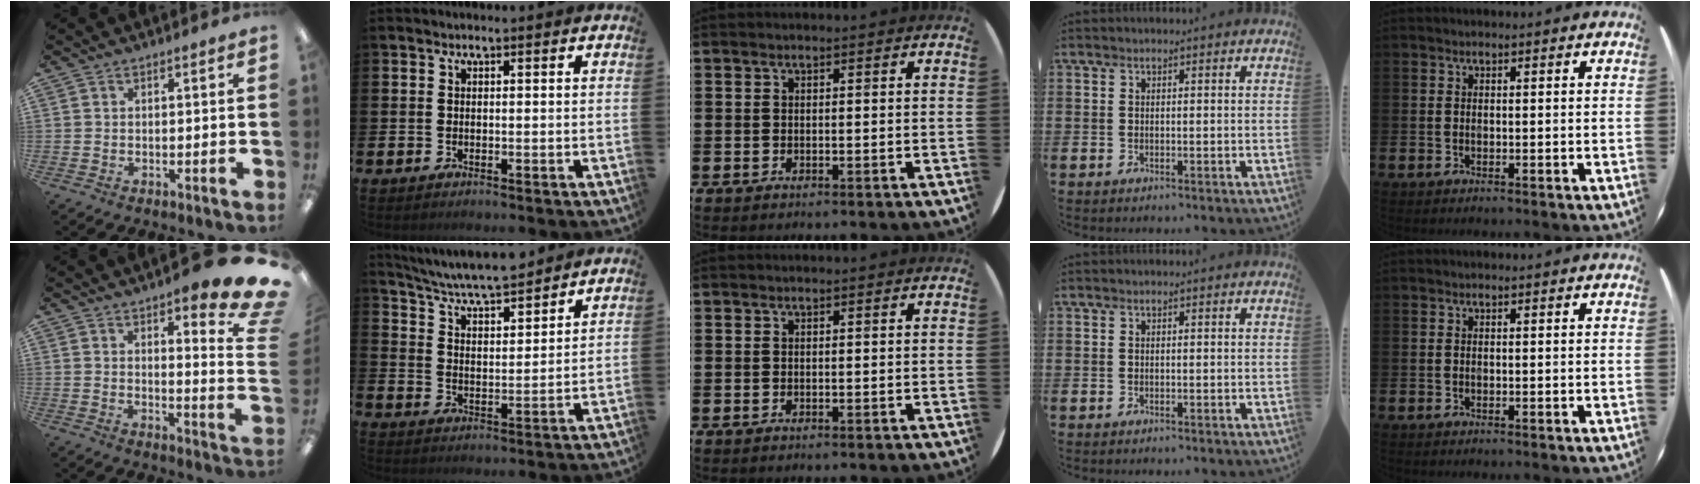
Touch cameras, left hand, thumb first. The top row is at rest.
{"thumb": {"total": 11.8, "force": [8.2, 2.8, 8.0], "torque": [-0.099, -0.068, 0.135]}, "index": {"total": 6.7, "force": [6.4, 0.4, 1.9], "torque": [-0.066, -0.044, 0.112]}}